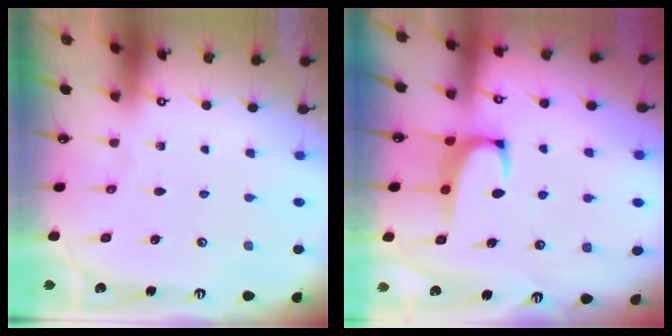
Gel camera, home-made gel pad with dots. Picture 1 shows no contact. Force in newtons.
{"total": 3.5, "press": 3.4, "slide": 0.7}